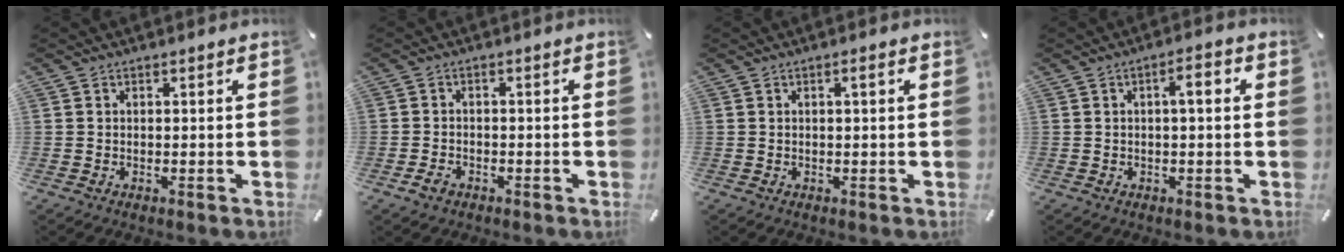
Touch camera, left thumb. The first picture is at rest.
{"total": 2.5, "force": [-1.4, 1.7, 1.2], "torque": [-0.029, 0.004, -0.029]}
{"total": 1.6, "force": [0.2, 0.1, 1.6], "torque": [-0.028, -0.001, 0.003]}
{"total": 4.2, "force": [0.6, 1.0, 4.0], "torque": [-0.070, 0.007, 0.004]}